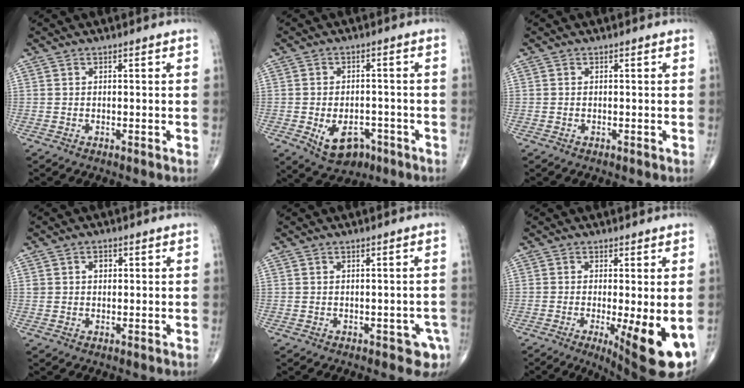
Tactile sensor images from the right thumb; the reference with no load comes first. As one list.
[{"total": 8.4, "force": [-3.6, 5.5, 5.2], "torque": [-0.066, 0.018, -0.043]}, {"total": 0.0}, {"total": 2.0, "force": [0.6, 1.6, 1.1], "torque": [-0.009, 0.000, 0.007]}, {"total": 4.0, "force": [-1.9, 2.2, 2.8], "torque": [-0.013, 0.006, -0.020]}, {"total": 13.3, "force": [-4.0, 3.2, 12.2], "torque": [-0.145, -0.022, -0.048]}]